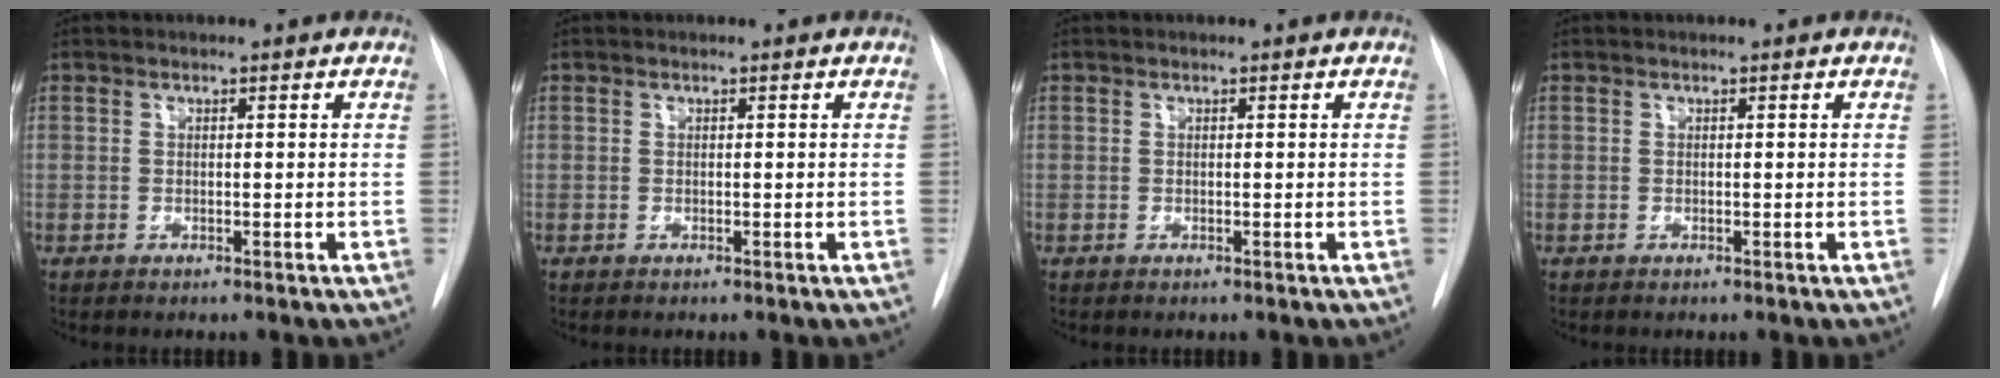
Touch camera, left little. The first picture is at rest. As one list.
[{"total": 0.0}, {"total": 0.0}, {"total": 0.0}]